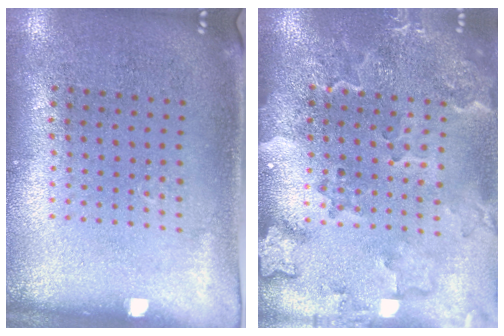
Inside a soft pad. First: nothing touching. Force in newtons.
{"total": 2.8, "press": 2.3, "slide": 1.6}